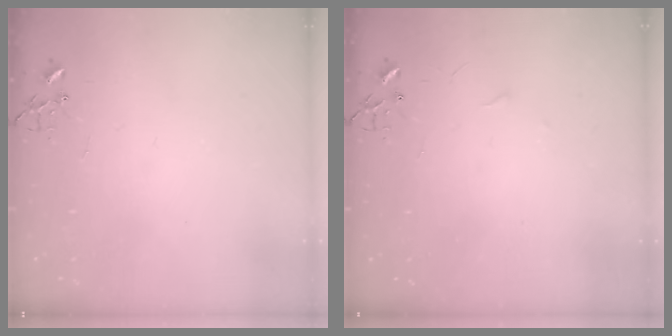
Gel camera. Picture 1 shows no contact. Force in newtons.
{"total": 3.4, "press": 3.3, "slide": 0.4}